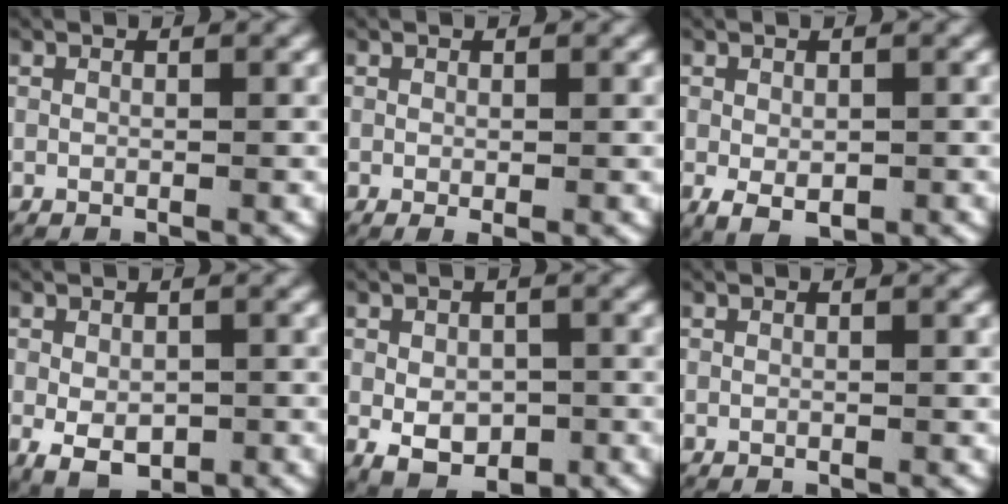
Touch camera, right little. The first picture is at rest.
{"total": 0.8, "force": [-0.4, 0.2, 0.7], "torque": [-0.011, -0.007, -0.002]}
{"total": 3.4, "force": [-1.5, 2.0, 2.3], "torque": [-0.046, -0.018, -0.012]}
{"total": 4.6, "force": [-1.9, 2.9, 3.0], "torque": [-0.063, -0.028, -0.015]}
{"total": 5.7, "force": [-2.5, 3.7, 3.6], "torque": [-0.072, -0.034, -0.022]}
{"total": 0.0}